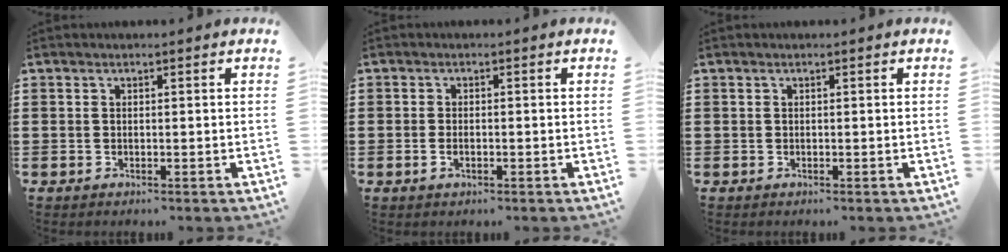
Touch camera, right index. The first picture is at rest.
{"total": 1.3, "force": [-0.4, 0.6, 1.1], "torque": [-0.022, 0.000, -0.009]}
{"total": 0.0}